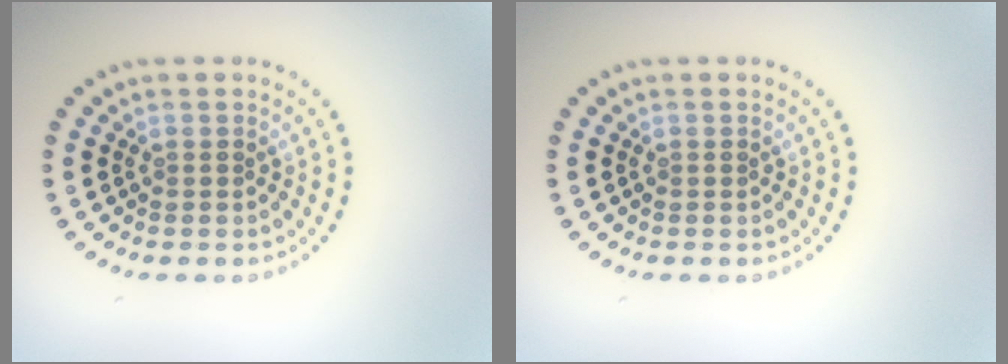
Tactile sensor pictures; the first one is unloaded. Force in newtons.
{"total": 0.0}